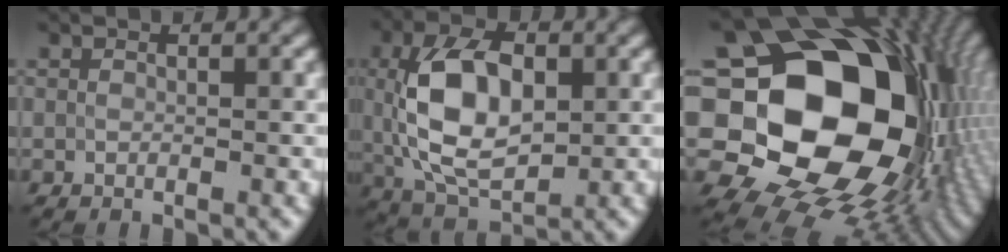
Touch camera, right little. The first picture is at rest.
{"total": 9.1, "force": [1.5, 5.3, 7.3], "torque": [-0.142, 0.000, 0.031]}
{"total": 20.5, "force": [1.5, 15.8, 13.0], "torque": [-0.261, -0.021, 0.047]}